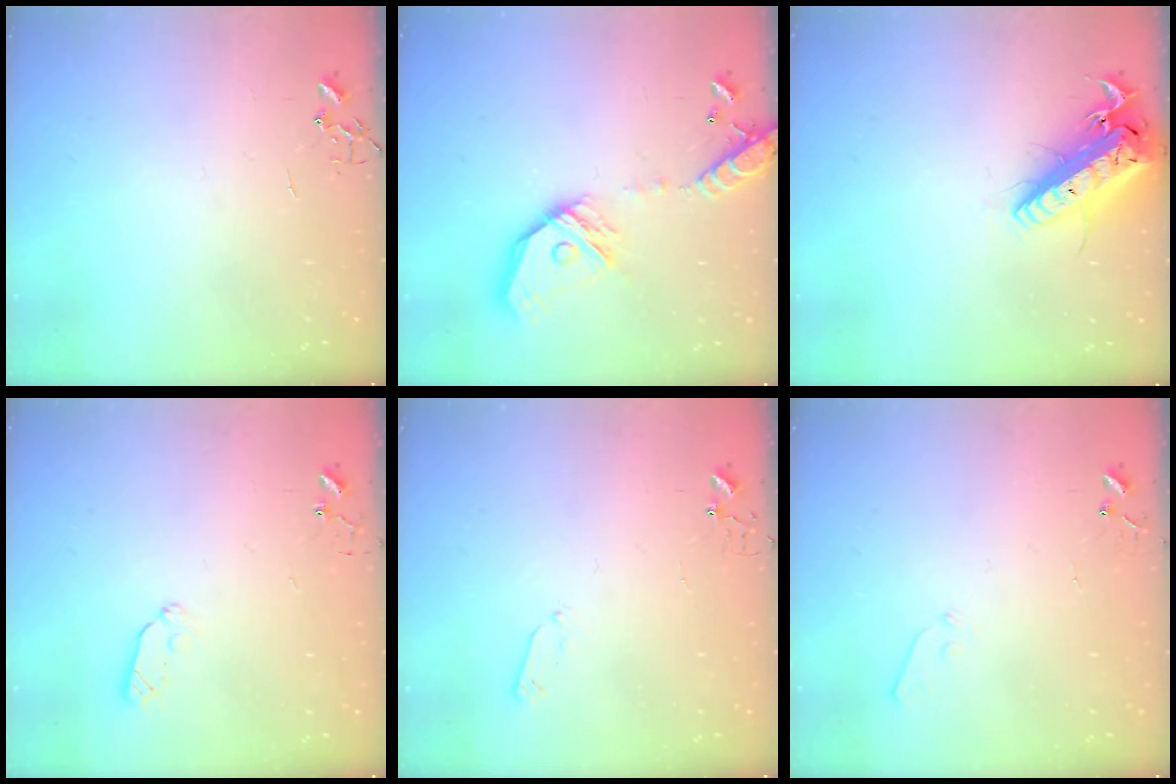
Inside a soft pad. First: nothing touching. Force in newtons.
{"total": 17.7, "press": 17.4, "slide": 3.0}
{"total": 18.3, "press": 17.9, "slide": 3.4}
{"total": 5.9, "press": 5.9, "slide": 0.6}
{"total": 3.0, "press": 3.0, "slide": 0.6}
{"total": 3.4, "press": 3.4, "slide": 0.5}